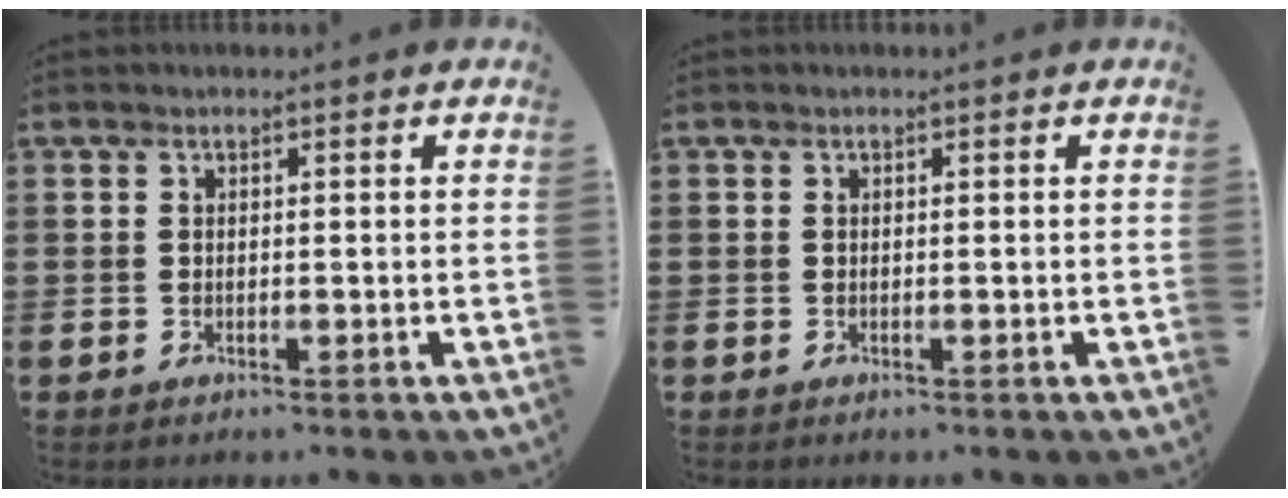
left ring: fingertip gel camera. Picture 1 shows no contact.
{"total": 0.0}